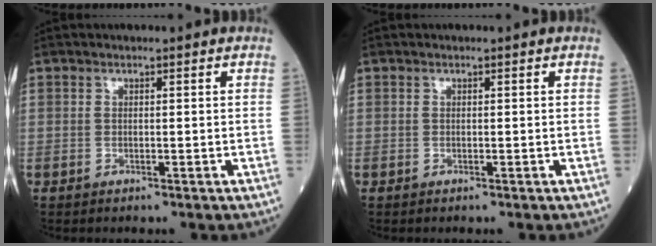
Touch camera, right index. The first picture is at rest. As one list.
[{"total": 0.0}]